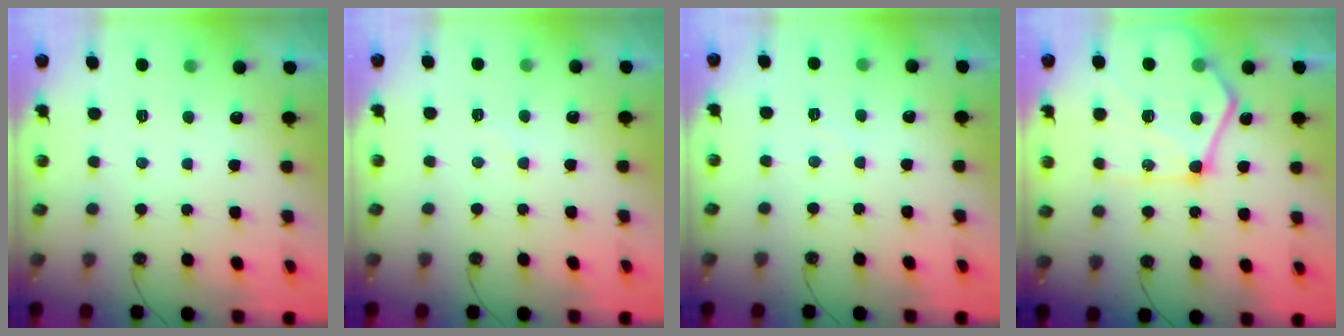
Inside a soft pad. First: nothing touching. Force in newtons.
{"total": 5.8, "press": 5.8, "slide": 0.7}
{"total": 4.1, "press": 4.0, "slide": 0.7}
{"total": 21.8, "press": 21.7, "slide": 2.0}